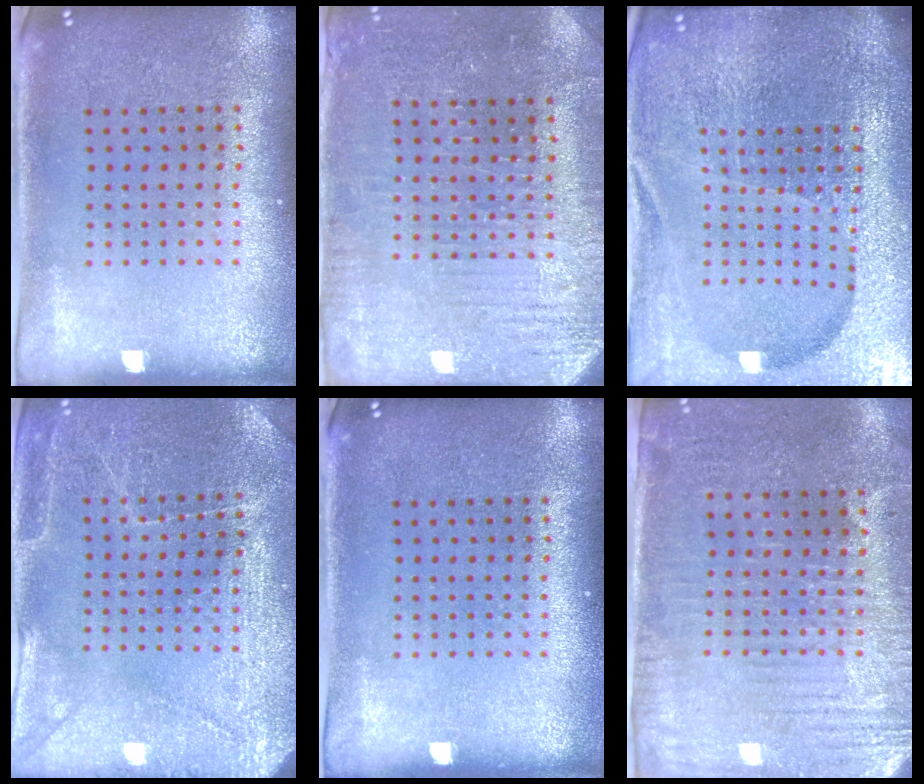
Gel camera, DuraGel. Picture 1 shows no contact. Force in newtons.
{"total": 3.1, "press": 3.1, "slide": 0.4}
{"total": 6.6, "press": 5.8, "slide": 3.2}
{"total": 2.9, "press": 2.9, "slide": 0.2}
{"total": 0.0}
{"total": 3.1, "press": 2.7, "slide": 1.5}